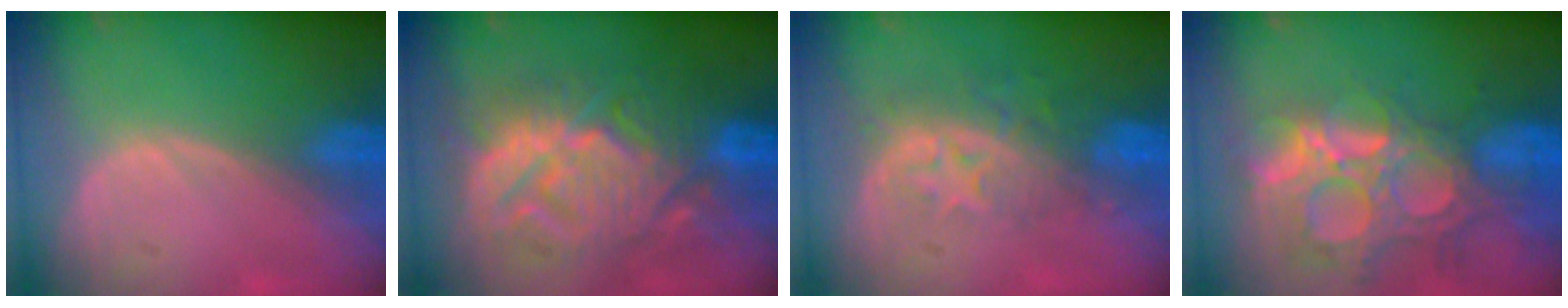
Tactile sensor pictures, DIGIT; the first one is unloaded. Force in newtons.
{"total": 13.4, "press": 13.3, "slide": 1.4}
{"total": 8.5, "press": 7.3, "slide": 4.4}
{"total": 14.3, "press": 11.9, "slide": 7.8}